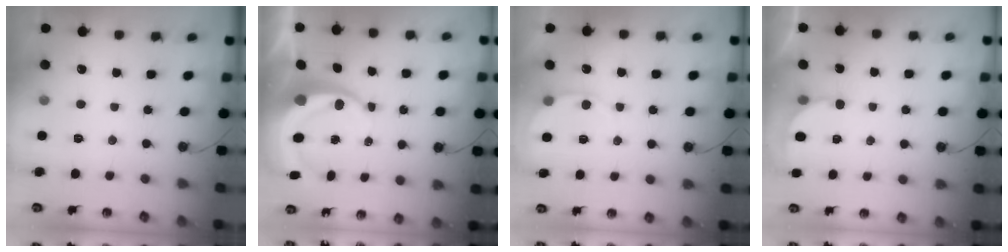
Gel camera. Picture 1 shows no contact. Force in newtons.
{"total": 8.4, "press": 8.3, "slide": 1.2}
{"total": 5.2, "press": 5.2, "slide": 0.3}
{"total": 2.0, "press": 2.0, "slide": 0.1}